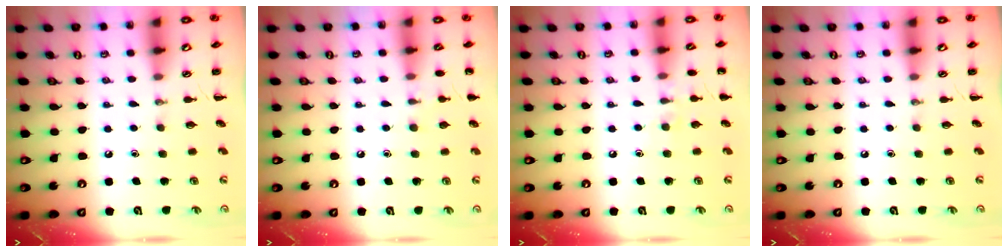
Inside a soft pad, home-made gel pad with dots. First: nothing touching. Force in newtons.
{"total": 5.9, "press": 5.7, "slide": 1.7}
{"total": 6.5, "press": 6.3, "slide": 1.5}
{"total": 0.0}